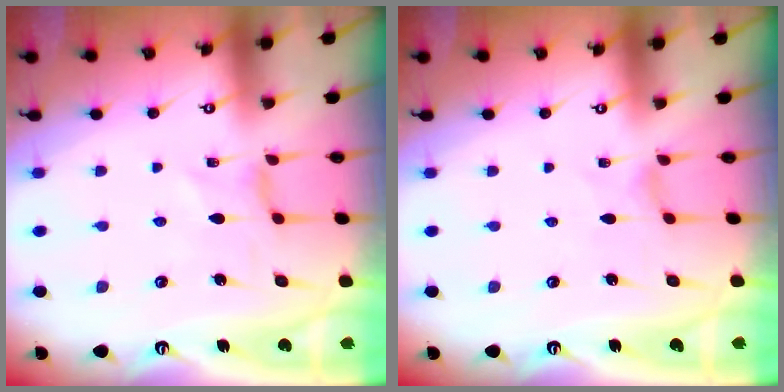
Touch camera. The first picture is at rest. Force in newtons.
{"total": 0.6, "press": 0.5, "slide": 0.2}